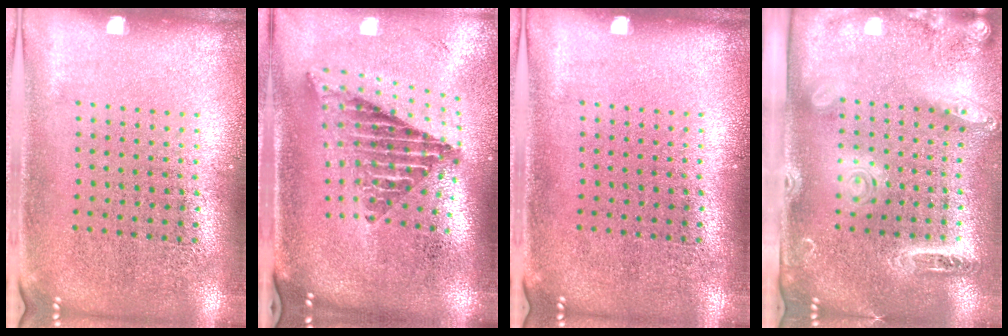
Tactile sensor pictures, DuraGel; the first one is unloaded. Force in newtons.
{"total": 2.5, "press": 1.7, "slide": 1.8}
{"total": 0.0}
{"total": 2.5, "press": 2.0, "slide": 1.6}